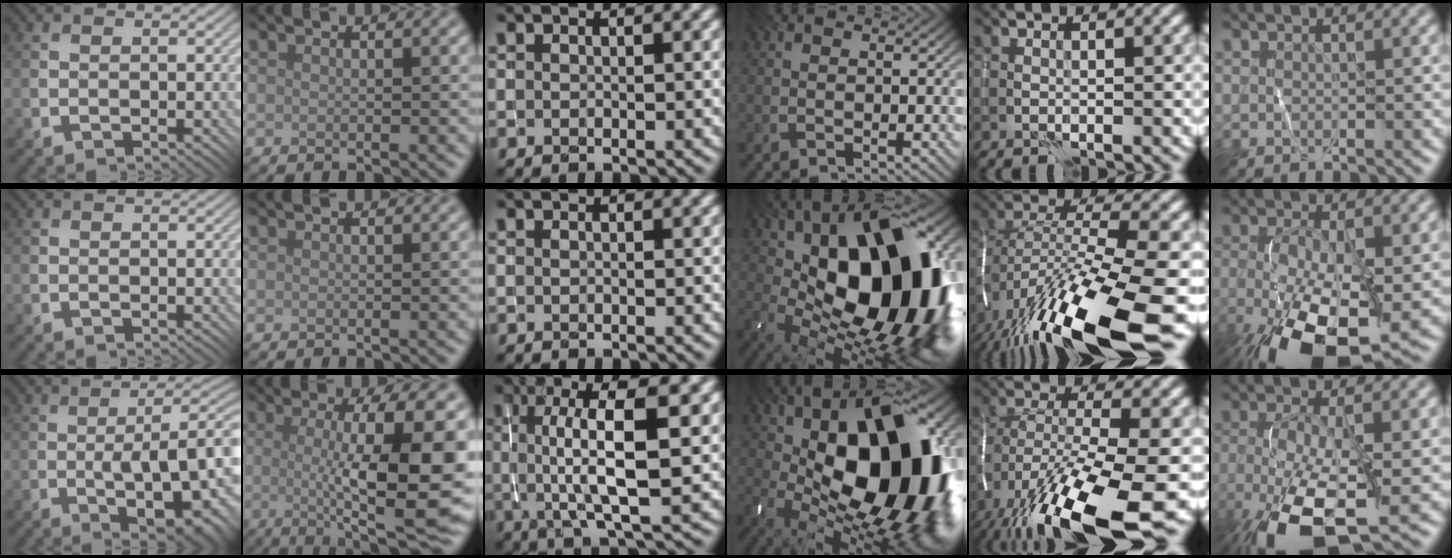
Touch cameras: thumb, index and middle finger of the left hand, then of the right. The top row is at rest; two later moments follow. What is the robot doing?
{"motion": "wrap", "object": "thread"}